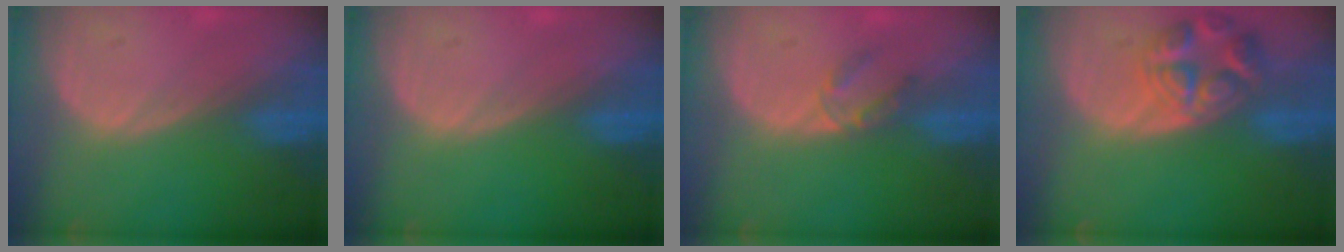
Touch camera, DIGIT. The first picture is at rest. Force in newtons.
{"total": 0.0}
{"total": 2.7, "press": 2.5, "slide": 1.0}
{"total": 7.7, "press": 6.8, "slide": 3.5}